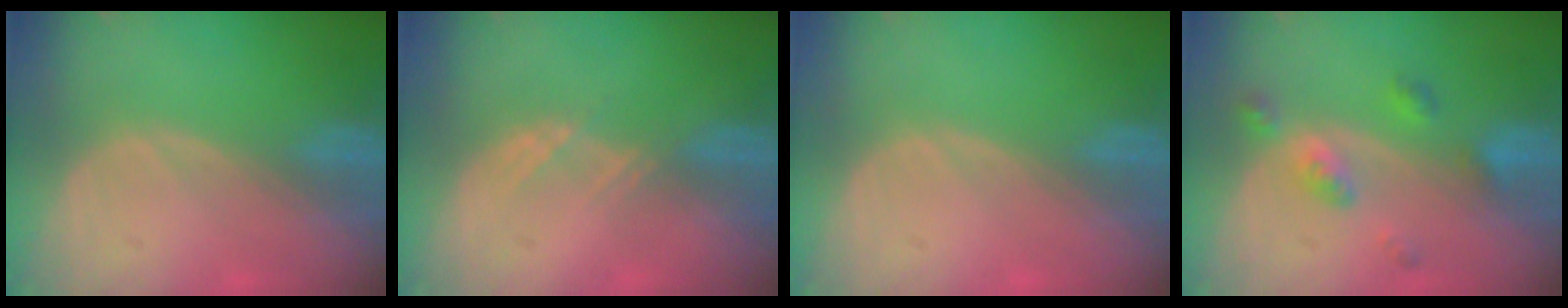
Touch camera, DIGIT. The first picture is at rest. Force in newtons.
{"total": 1.9, "press": 1.8, "slide": 0.8}
{"total": 0.0}
{"total": 5.1, "press": 4.6, "slide": 2.2}